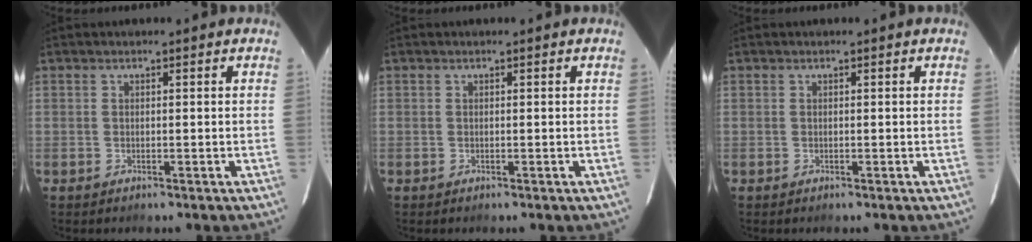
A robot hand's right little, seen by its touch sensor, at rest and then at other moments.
{"total": 0.0}
{"total": 0.0}